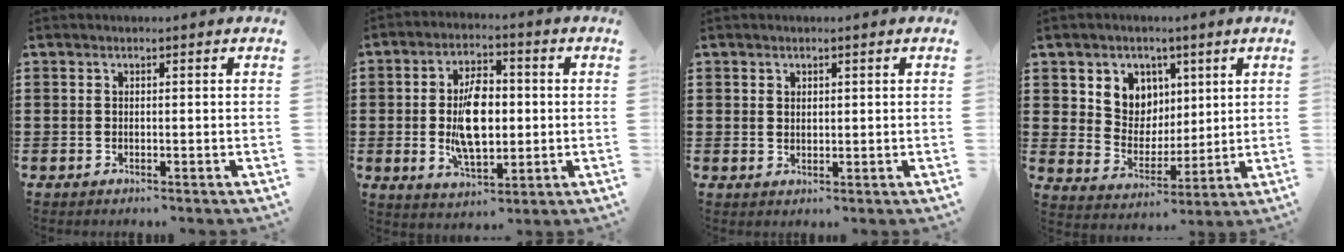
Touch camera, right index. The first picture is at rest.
{"total": 9.5, "force": [-0.3, 5.1, 8.0], "torque": [-0.150, 0.002, -0.009]}
{"total": 1.1, "force": [0.8, 0.8, 0.3], "torque": [-0.006, 0.002, 0.015]}
{"total": 6.7, "force": [3.1, 5.9, 0.5], "torque": [-0.036, -0.012, 0.055]}